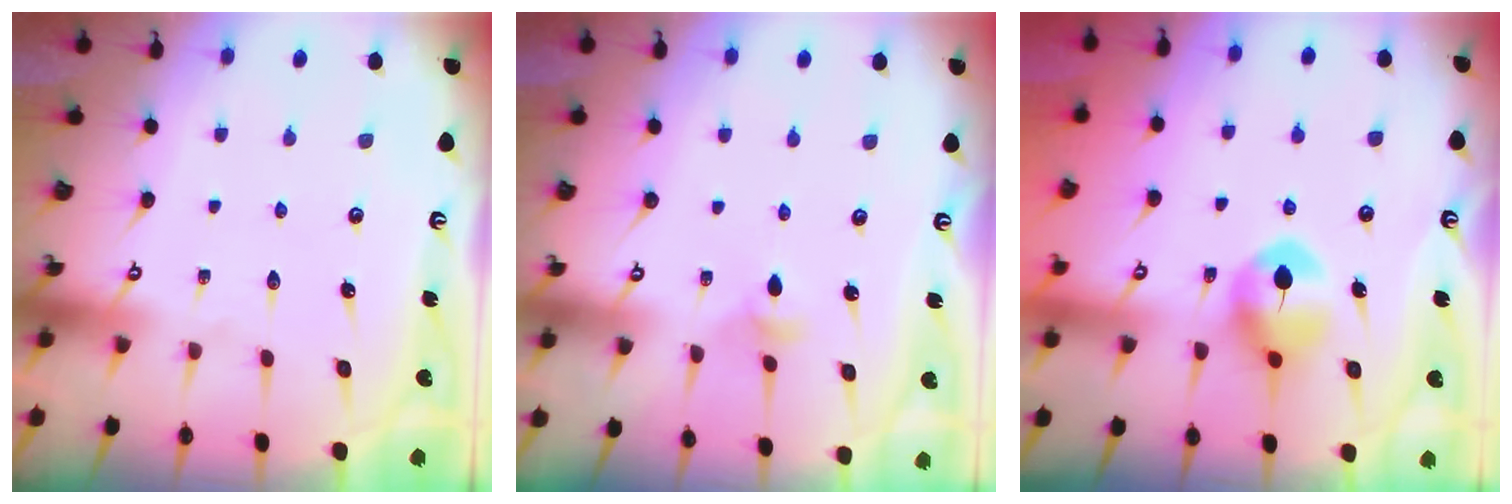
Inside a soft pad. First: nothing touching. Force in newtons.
{"total": 3.6, "press": 3.6, "slide": 0.8}
{"total": 8.3, "press": 8.3, "slide": 0.2}